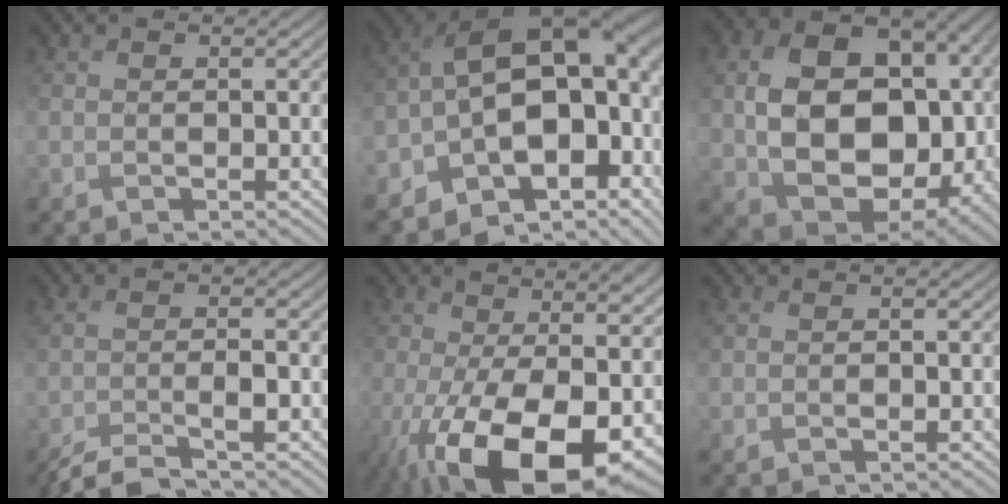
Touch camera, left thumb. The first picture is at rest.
{"total": 17.2, "force": [-3.1, 10.1, 13.5], "torque": [-0.203, -0.010, -0.032]}
{"total": 17.4, "force": [0.1, 13.2, 11.4], "torque": [-0.214, -0.054, 0.037]}
{"total": 5.5, "force": [-4.2, 1.2, 3.4], "torque": [-0.062, -0.002, -0.081]}
{"total": 17.6, "force": [-5.7, 7.5, 14.9], "torque": [-0.272, -0.048, -0.075]}
{"total": 1.1, "force": [-0.4, 0.3, 0.9], "torque": [-0.018, 0.001, -0.008]}